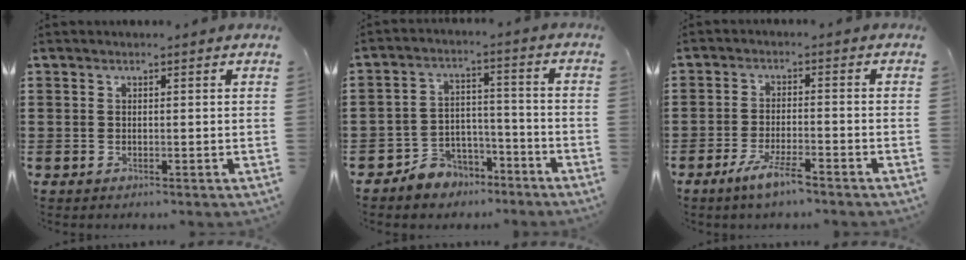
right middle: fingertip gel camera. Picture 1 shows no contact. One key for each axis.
{"total": 5.5, "fx": -4.8, "fy": 2.6, "fz": 0.1, "tx": -0.016, "ty": 0.014, "tz": -0.099}
{"total": 4.7, "fx": -3.3, "fy": 0.7, "fz": 3.3, "tx": -0.072, "ty": -0.004, "tz": -0.063}